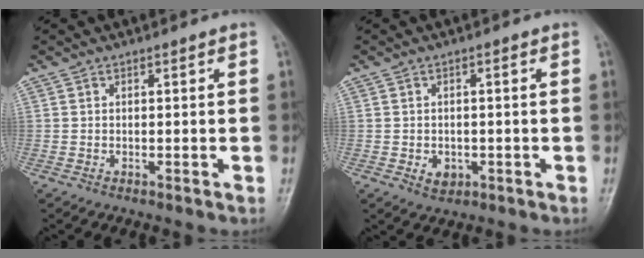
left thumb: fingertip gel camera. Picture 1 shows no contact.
{"total": 3.1, "force": [-0.9, 2.5, 1.7], "torque": [-0.015, 0.001, -0.008]}